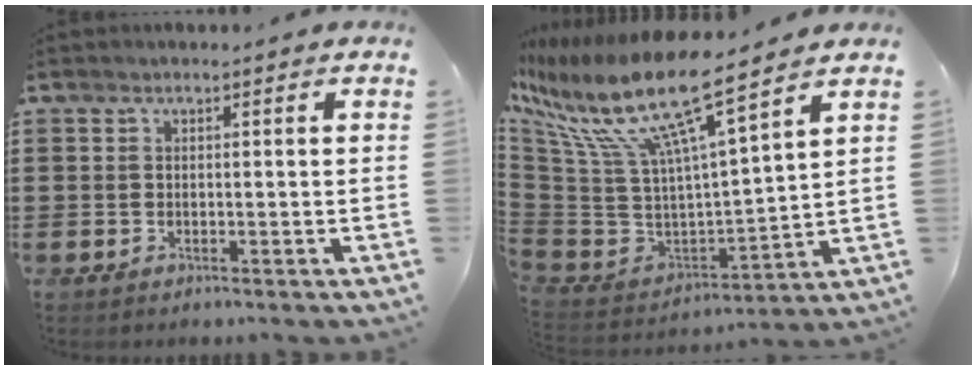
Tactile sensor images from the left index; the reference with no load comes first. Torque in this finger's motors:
{"motor_torque": [1.29, -0.85, 1.05, 0.21]}